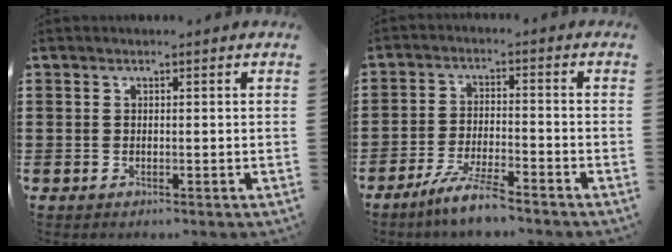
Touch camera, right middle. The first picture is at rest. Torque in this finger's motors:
{"motor_torque": [1.40, -0.68, 0.18, 0.06]}